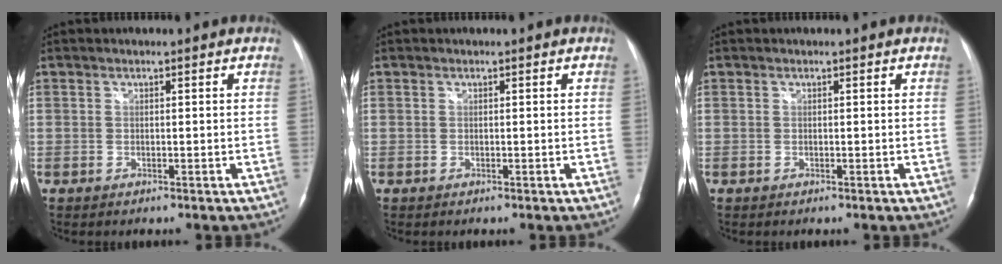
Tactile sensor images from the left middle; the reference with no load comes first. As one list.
[{"total": 0.0}, {"total": 0.0}]